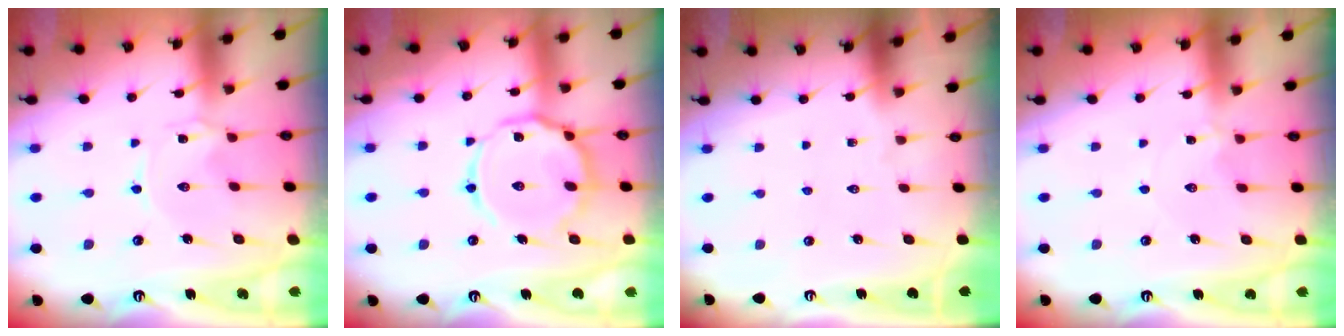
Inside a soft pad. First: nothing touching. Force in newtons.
{"total": 14.6, "press": 14.6, "slide": 1.2}
{"total": 0.0}
{"total": 0.8, "press": 0.7, "slide": 0.3}